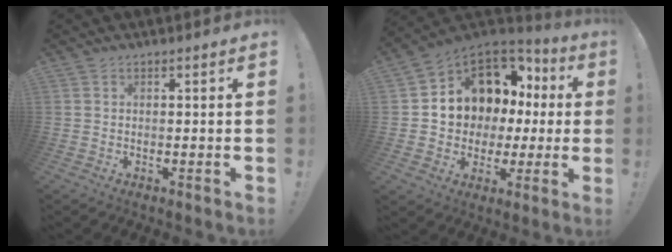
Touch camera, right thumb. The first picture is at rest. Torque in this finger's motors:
{"motor_torque": [0.69, 0.99, 0.65, -0.47, 0.11]}